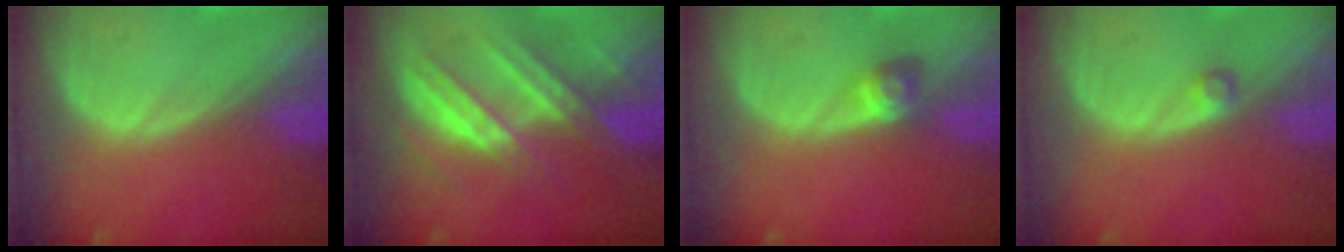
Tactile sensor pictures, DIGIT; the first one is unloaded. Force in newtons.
{"total": 7.3, "press": 7.3, "slide": 1.0}
{"total": 2.9, "press": 2.6, "slide": 1.4}
{"total": 1.2, "press": 1.2, "slide": 0.2}